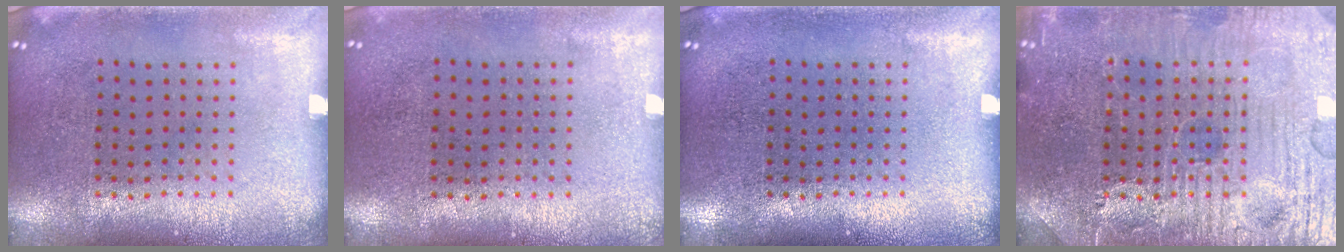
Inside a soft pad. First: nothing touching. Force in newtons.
{"total": 0.0}
{"total": 0.0}
{"total": 4.7, "press": 4.6, "slide": 0.4}